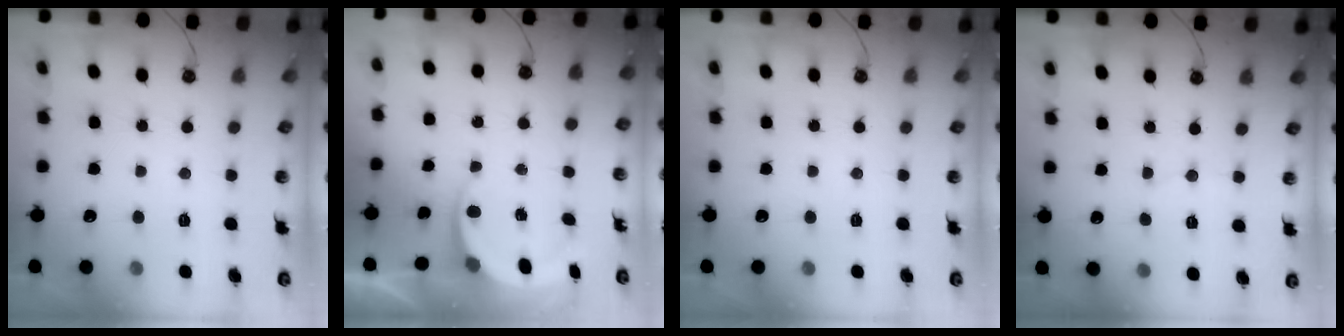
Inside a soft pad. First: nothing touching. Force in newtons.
{"total": 7.1, "press": 6.9, "slide": 1.6}
{"total": 0.0}
{"total": 3.2, "press": 3.1, "slide": 0.3}